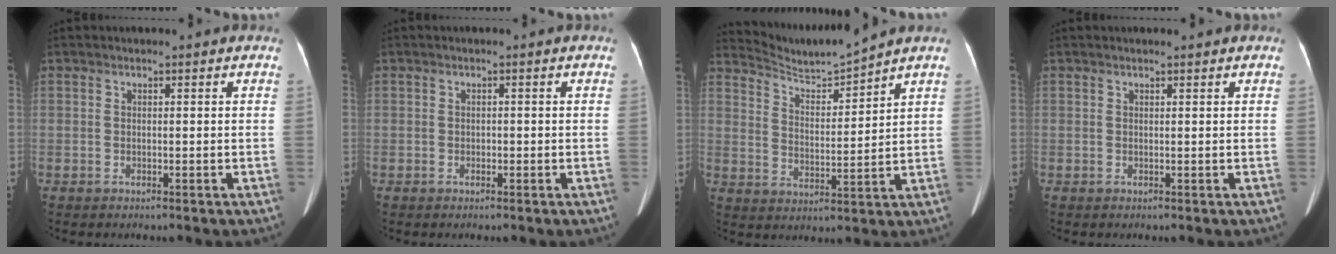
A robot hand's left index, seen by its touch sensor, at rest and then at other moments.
{"total": 0.6, "force": [-0.2, 0.4, 0.4], "torque": [-0.005, 0.002, -0.004]}
{"total": 7.2, "force": [7.1, -1.5, 0.4], "torque": [-0.023, -0.009, 0.142]}
{"total": 1.4, "force": [1.2, 0.2, 0.7], "torque": [-0.008, 0.014, 0.018]}